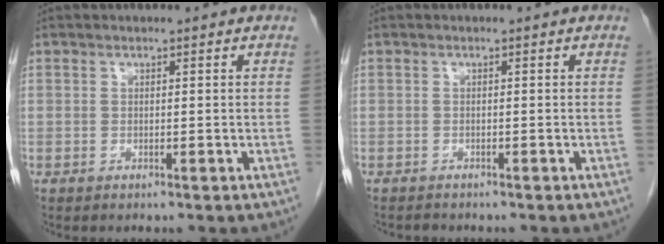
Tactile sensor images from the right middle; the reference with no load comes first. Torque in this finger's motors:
{"motor_torque": [-0.21, -0.12, -0.04, 0.00]}